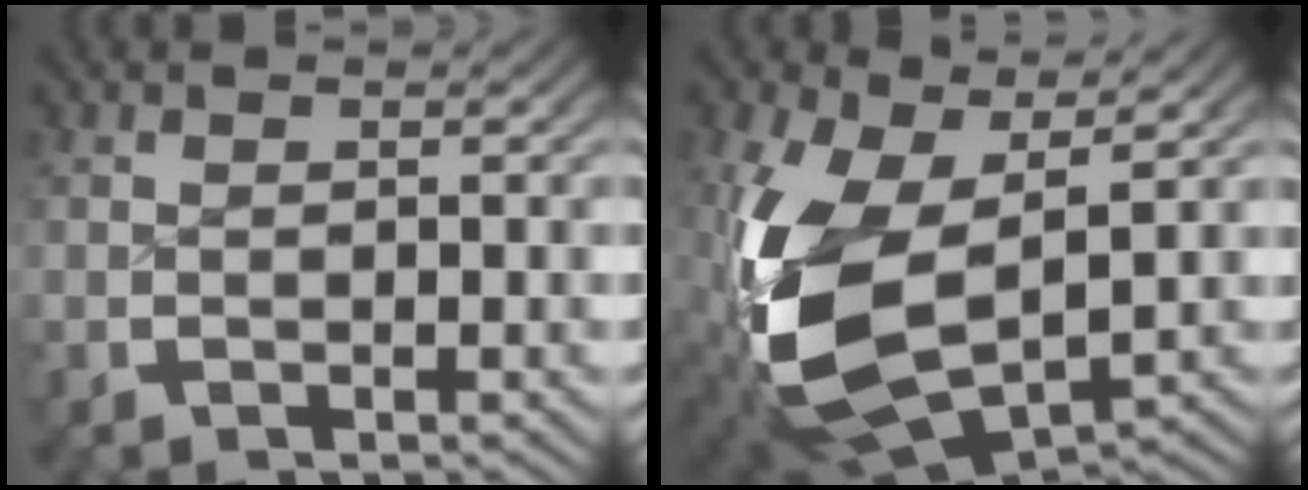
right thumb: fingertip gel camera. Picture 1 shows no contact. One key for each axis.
{"total": 12.3, "fx": -1.0, "fy": 8.6, "fz": 8.7, "tx": -0.243, "ty": -0.078, "tz": 0.021}